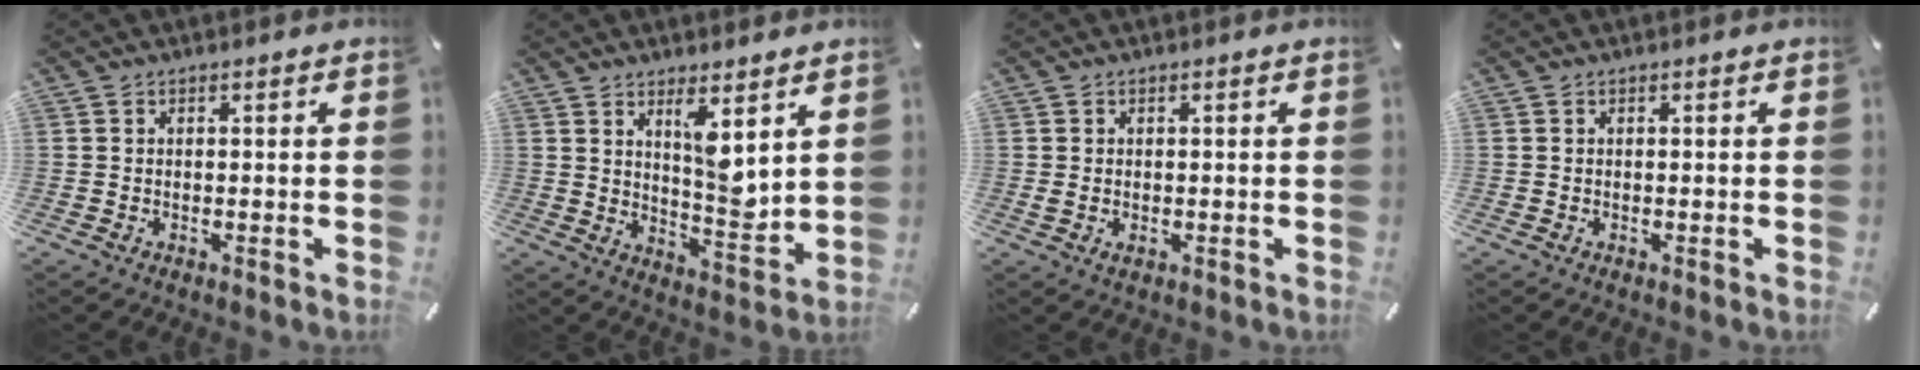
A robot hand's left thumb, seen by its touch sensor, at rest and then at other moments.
{"total": 8.9, "force": [5.2, 3.4, 6.5], "torque": [-0.098, -0.044, 0.084]}
{"total": 1.6, "force": [-0.1, 0.9, 1.3], "torque": [-0.025, 0.002, -0.001]}
{"total": 0.0}